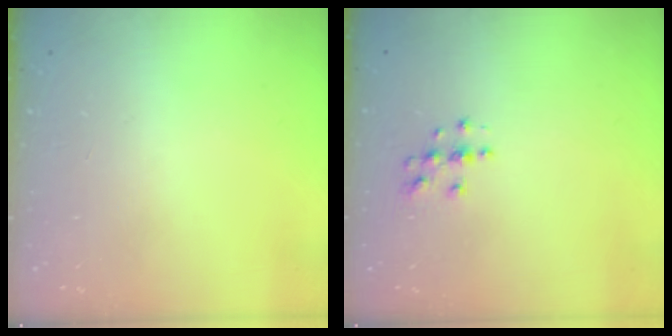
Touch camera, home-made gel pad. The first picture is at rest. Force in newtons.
{"total": 3.6, "press": 3.6, "slide": 0.5}